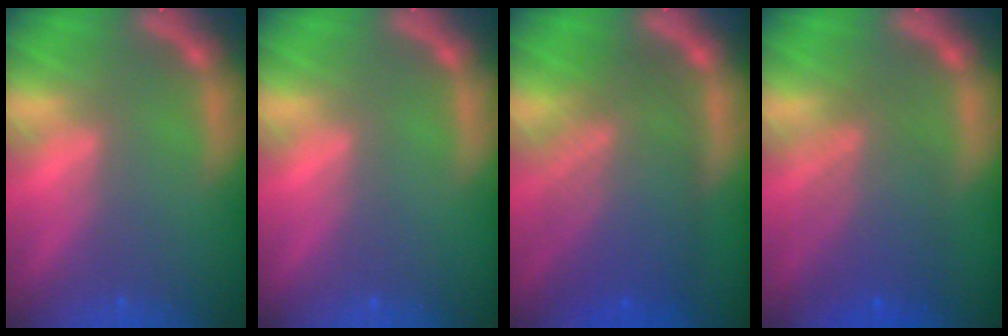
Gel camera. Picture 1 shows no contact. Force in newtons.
{"total": 0.0}
{"total": 9.1}
{"total": 6.1}